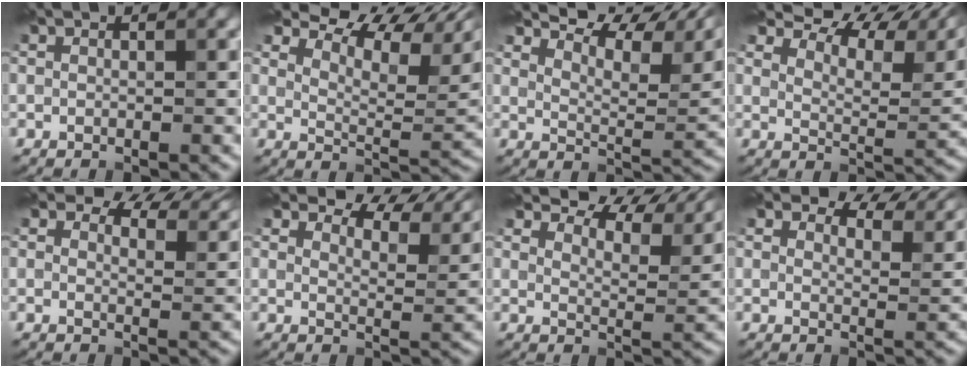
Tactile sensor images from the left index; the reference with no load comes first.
{"total": 12.2, "force": [8.8, 4.0, 7.4], "torque": [-0.136, 0.022, 0.140]}
{"total": 9.9, "force": [7.6, 2.9, 5.7], "torque": [-0.084, 0.014, 0.118]}
{"total": 12.5, "force": [10.0, 4.2, 6.3], "torque": [-0.112, 0.019, 0.146]}
{"total": 7.5, "force": [6.0, 2.9, 3.5], "torque": [-0.047, 0.009, 0.067]}
{"total": 7.8, "force": [6.5, 2.4, 3.5], "torque": [-0.054, 0.008, 0.091]}
{"total": 9.2, "force": [7.8, 2.6, 4.2], "torque": [-0.067, 0.010, 0.112]}
{"total": 7.1, "force": [5.9, 2.4, 3.1], "torque": [-0.046, 0.011, 0.072]}